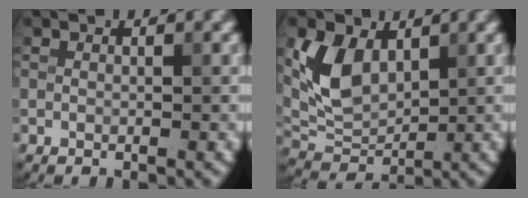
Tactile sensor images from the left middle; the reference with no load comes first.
{"total": 5.7, "force": [1.8, 3.8, 3.8], "torque": [-0.086, -0.003, 0.037]}